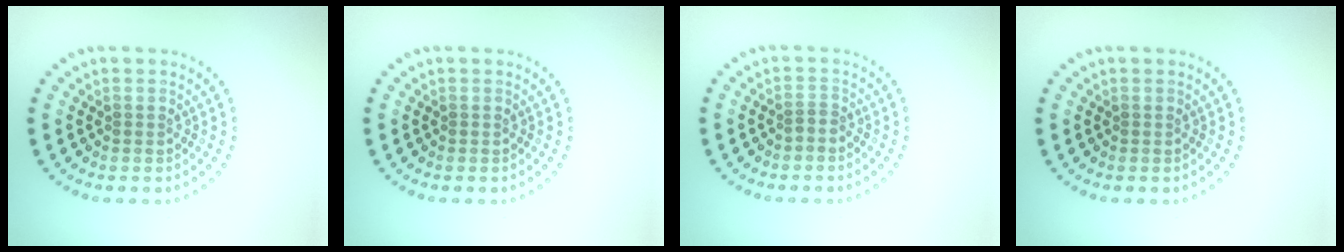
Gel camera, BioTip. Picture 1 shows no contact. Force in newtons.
{"total": 0.0}
{"total": 0.8, "press": 0.5, "slide": 0.6}
{"total": 0.0}